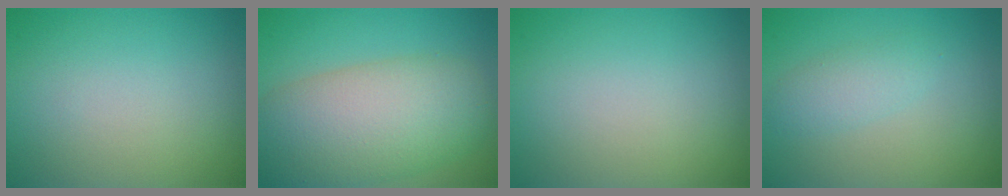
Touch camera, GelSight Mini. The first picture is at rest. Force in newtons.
{"total": 9.4, "press": 9.4, "slide": 0.6}
{"total": 0.0}
{"total": 2.0, "press": 2.0, "slide": 0.1}